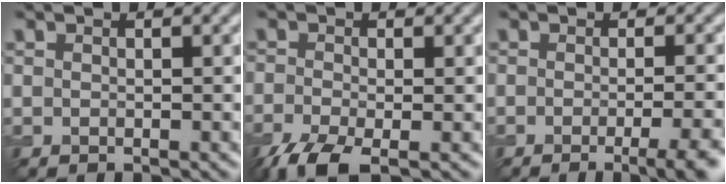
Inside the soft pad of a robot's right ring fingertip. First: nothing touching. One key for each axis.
{"total": 4.2, "fx": -2.8, "fy": 1.2, "fz": 2.9, "tx": -0.064, "ty": -0.011, "tz": -0.063}
{"total": 4.6, "fx": -2.0, "fy": 1.2, "fz": 3.9, "tx": -0.036, "ty": -0.001, "tz": -0.027}